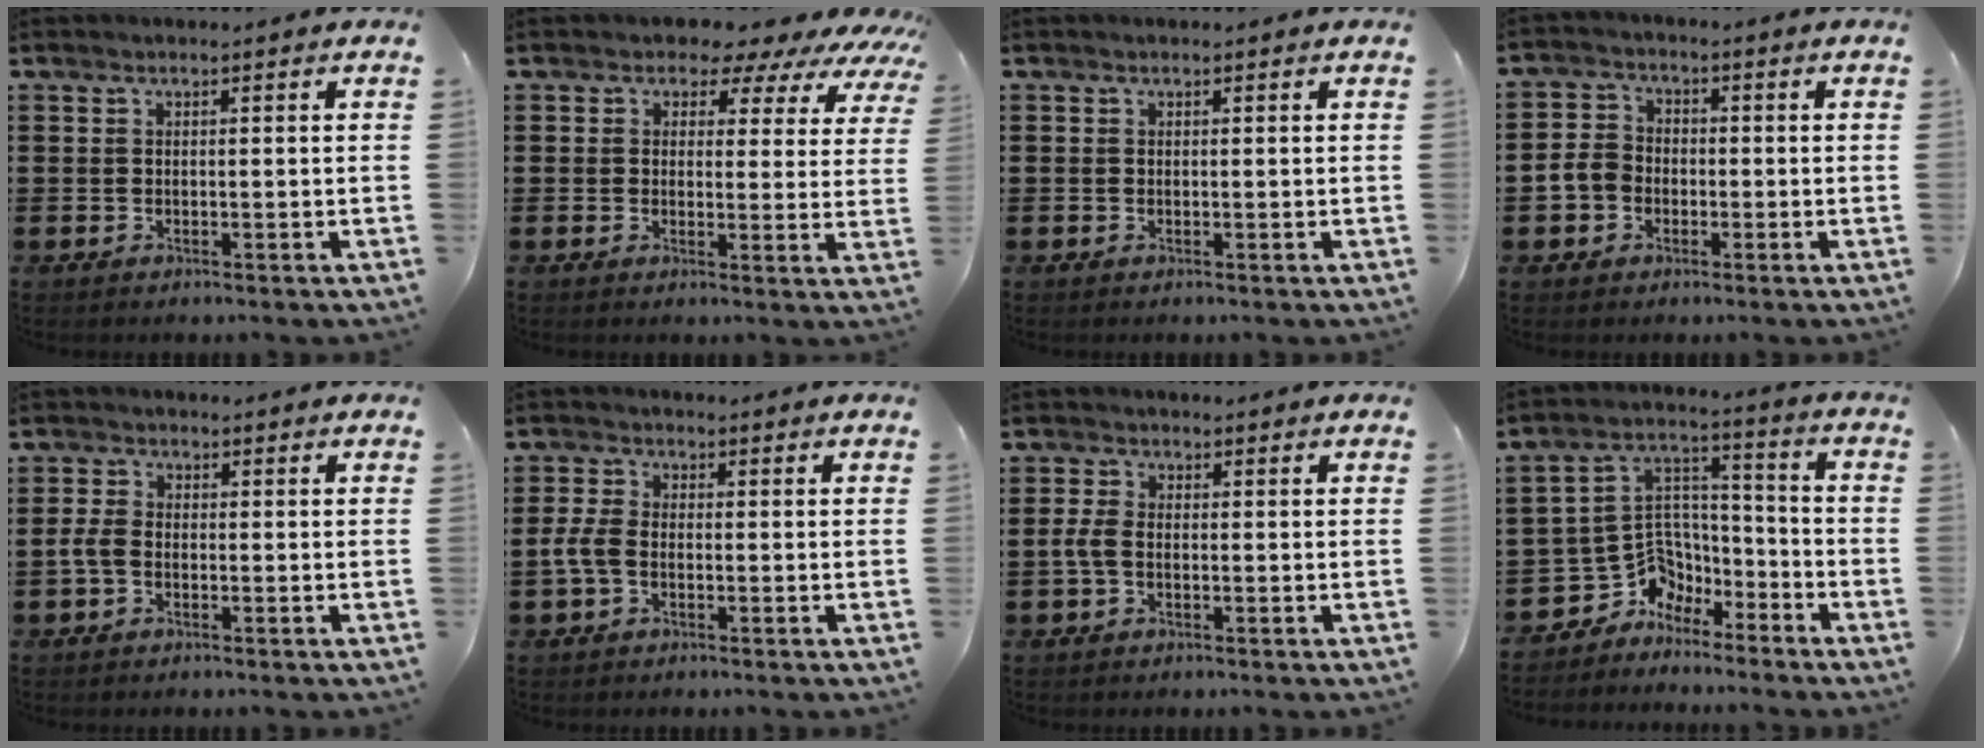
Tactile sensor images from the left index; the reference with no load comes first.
{"total": 4.1, "force": [3.2, 2.4, 1.0], "torque": [-0.017, -0.020, 0.048]}
{"total": 0.0}
{"total": 4.2, "force": [-1.3, 3.5, 2.0], "torque": [-0.067, 0.003, -0.033]}
{"total": 3.1, "force": [-1.0, 1.7, 2.3], "torque": [-0.058, -0.001, -0.022]}
{"total": 4.1, "force": [-1.1, 2.4, 3.1], "torque": [-0.079, -0.001, -0.025]}
{"total": 3.1, "force": [-0.6, 1.7, 2.5], "torque": [-0.071, -0.004, -0.016]}
{"total": 6.8, "force": [-4.7, 4.7, 1.3], "torque": [-0.046, 0.001, -0.091]}